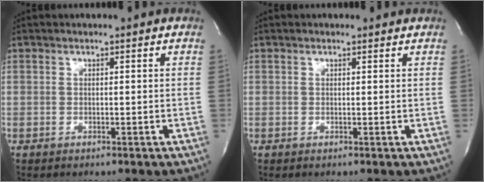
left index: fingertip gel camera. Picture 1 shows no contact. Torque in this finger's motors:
{"motor_torque": [0.19, -0.15, -0.03, -0.01]}